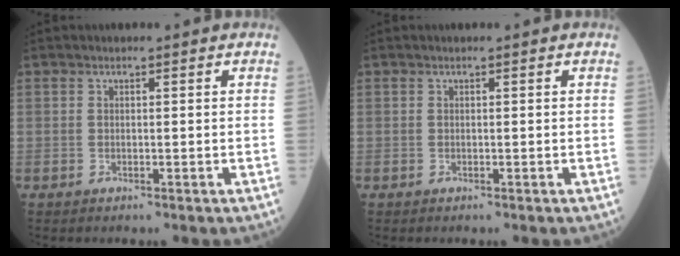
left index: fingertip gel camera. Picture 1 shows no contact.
{"total": 0.0}